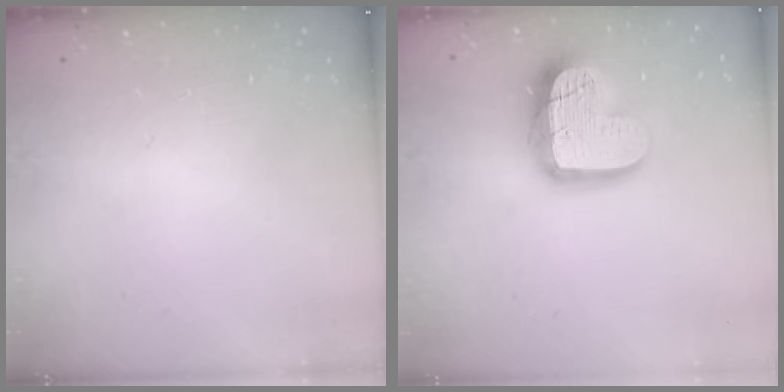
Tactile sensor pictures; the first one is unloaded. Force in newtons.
{"total": 17.4, "press": 17.4, "slide": 1.7}